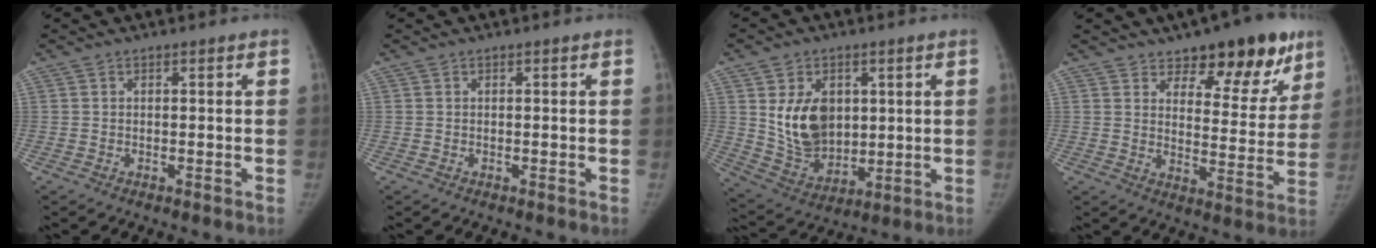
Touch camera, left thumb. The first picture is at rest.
{"total": 0.0}
{"total": 13.1, "force": [2.8, 9.5, 8.5], "torque": [-0.103, -0.026, 0.070]}
{"total": 14.9, "force": [9.6, 6.9, 9.1], "torque": [-0.056, -0.057, 0.137]}